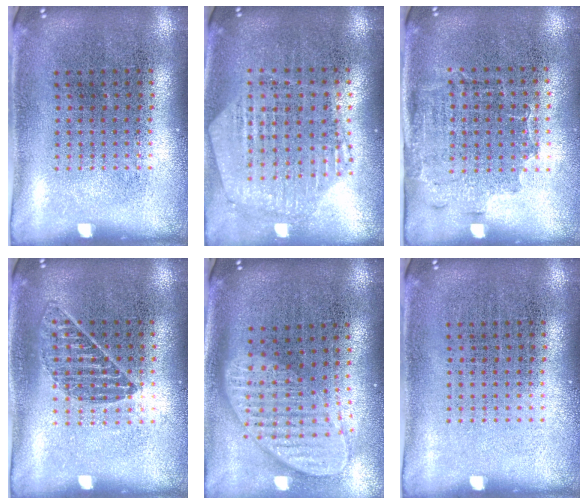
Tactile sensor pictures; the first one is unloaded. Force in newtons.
{"total": 1.1, "press": 1.1, "slide": 0.3}
{"total": 1.6, "press": 1.3, "slide": 0.9}
{"total": 0.9, "press": 0.8, "slide": 0.3}
{"total": 2.0, "press": 1.6, "slide": 1.2}
{"total": 0.0}